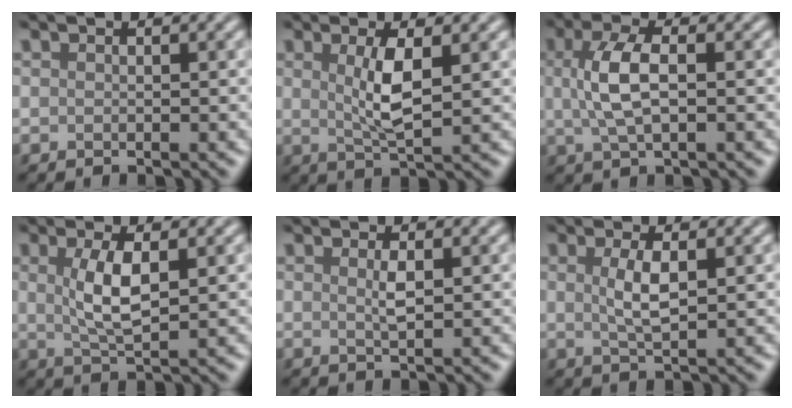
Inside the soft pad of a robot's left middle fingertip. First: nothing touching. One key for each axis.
{"total": 3.7, "fx": 0.8, "fy": 0.9, "fz": 3.5, "tx": -0.070, "ty": -0.005, "tz": 0.016}
{"total": 4.4, "fx": 0.5, "fy": 1.7, "fz": 4.0, "tx": -0.089, "ty": 0.005, "tz": 0.008}
{"total": 3.9, "fx": 0.8, "fy": 1.2, "fz": 3.6, "tx": -0.076, "ty": -0.002, "tz": 0.017}
{"total": 1.3, "fx": 0.4, "fy": 0.2, "fz": 1.2, "tx": -0.024, "ty": -0.001, "tz": 0.006}
{"total": 2.7, "fx": 0.6, "fy": 0.7, "fz": 2.6, "tx": -0.053, "ty": -0.001, "tz": 0.013}